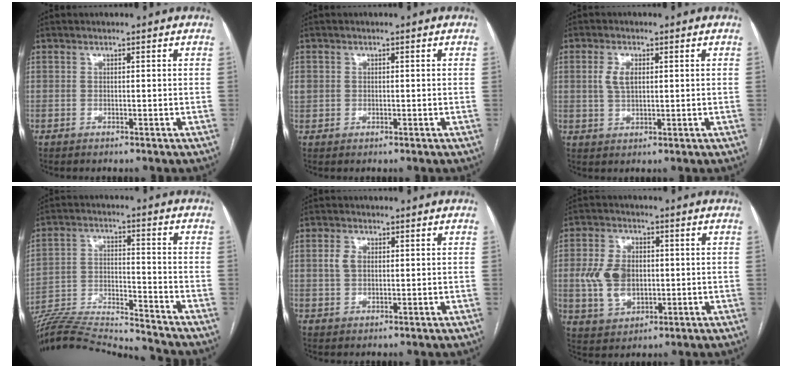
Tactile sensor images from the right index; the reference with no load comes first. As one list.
[{"total": 2.5, "force": [0.2, 2.4, 0.9], "torque": [-0.030, 0.013, 0.011]}, {"total": 3.7, "force": [0.9, 1.9, 3.1], "torque": [-0.066, 0.006, 0.020]}, {"total": 16.9, "force": [-16.4, -0.9, 4.1], "torque": [-0.079, 0.001, -0.273]}, {"total": 3.0, "force": [0.7, 2.1, 2.0], "torque": [-0.046, 0.010, 0.017]}, {"total": 9.2, "force": [0.0, 6.4, 6.6], "torque": [-0.144, 0.015, 0.011]}]